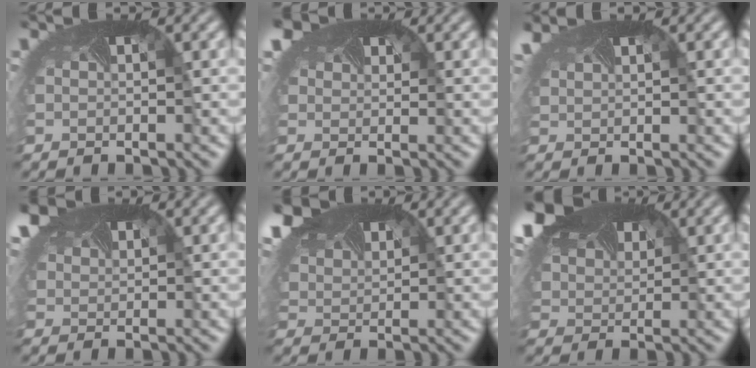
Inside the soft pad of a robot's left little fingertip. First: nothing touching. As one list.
[{"total": 3.8, "force": [2.9, 2.2, 1.2], "torque": [-0.053, 0.003, 0.040]}, {"total": 2.4, "force": [1.7, 0.8, 1.5], "torque": [-0.054, 0.001, 0.036]}, {"total": 3.2, "force": [2.5, 1.6, 0.9], "torque": [-0.051, -0.006, 0.051]}, {"total": 6.6, "force": [4.9, 3.3, 3.0], "torque": [-0.099, 0.013, 0.091]}, {"total": 9.6, "force": [6.1, 5.5, 5.1], "torque": [-0.135, 0.021, 0.110]}]